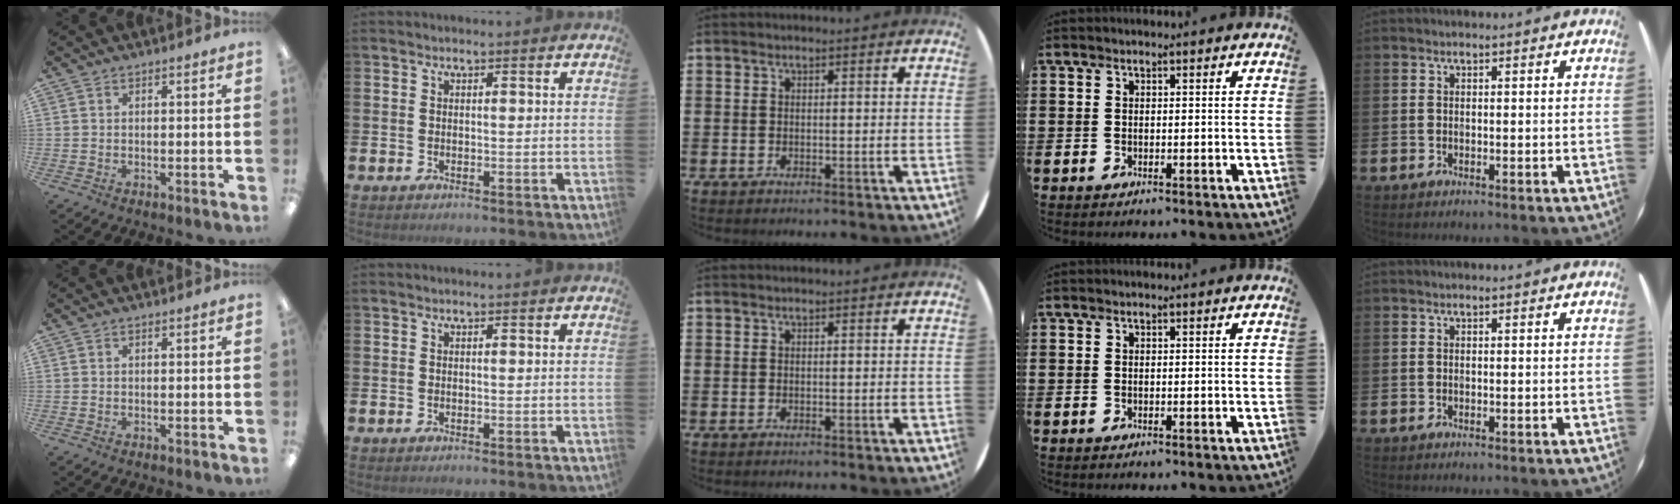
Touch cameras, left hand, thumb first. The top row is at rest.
{}